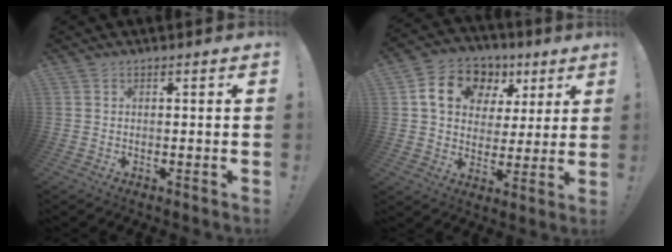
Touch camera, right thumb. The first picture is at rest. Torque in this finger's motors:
{"motor_torque": [1.28, 2.01, 0.83, 0.37, 0.05]}